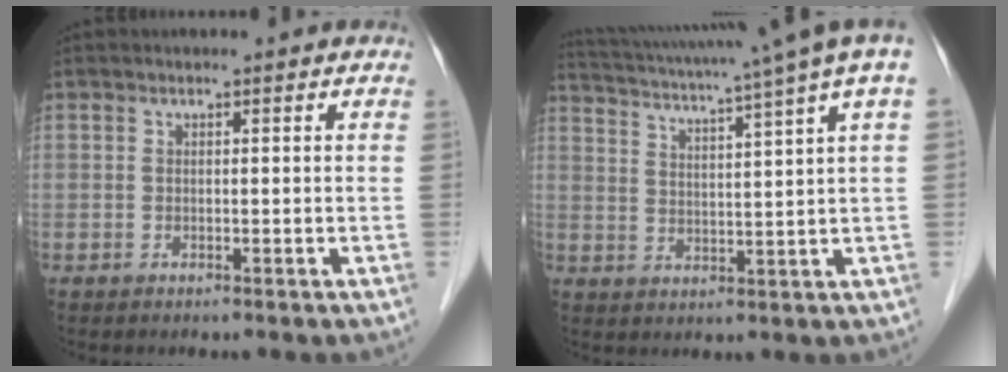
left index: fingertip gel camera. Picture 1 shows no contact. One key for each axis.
{"total": 15.8, "fx": 12.4, "fy": -1.4, "fz": 9.6, "tx": -0.172, "ty": -0.006, "tz": 0.164}